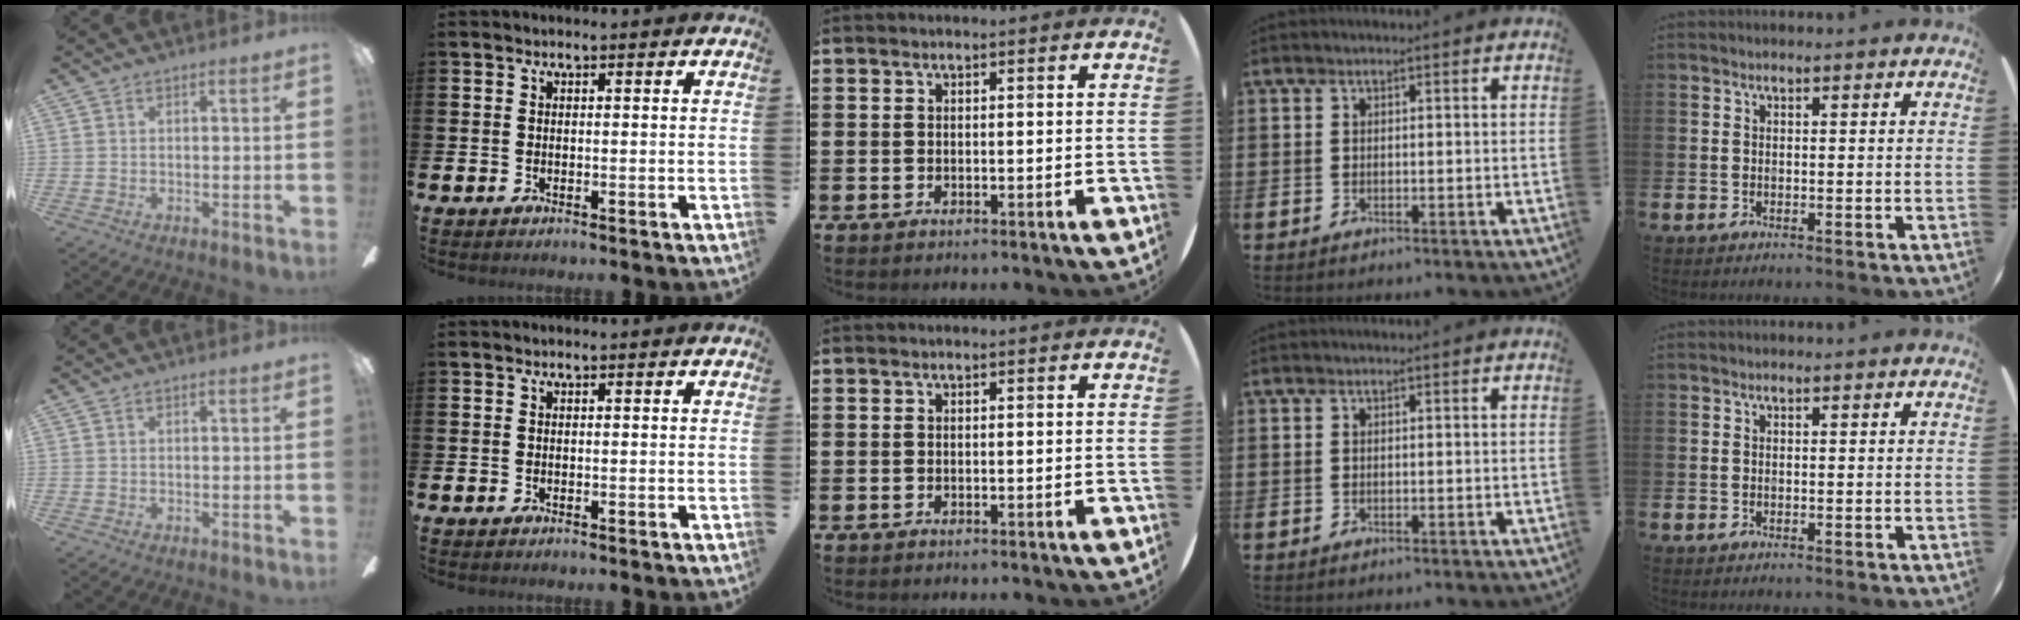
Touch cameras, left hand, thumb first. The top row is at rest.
{}